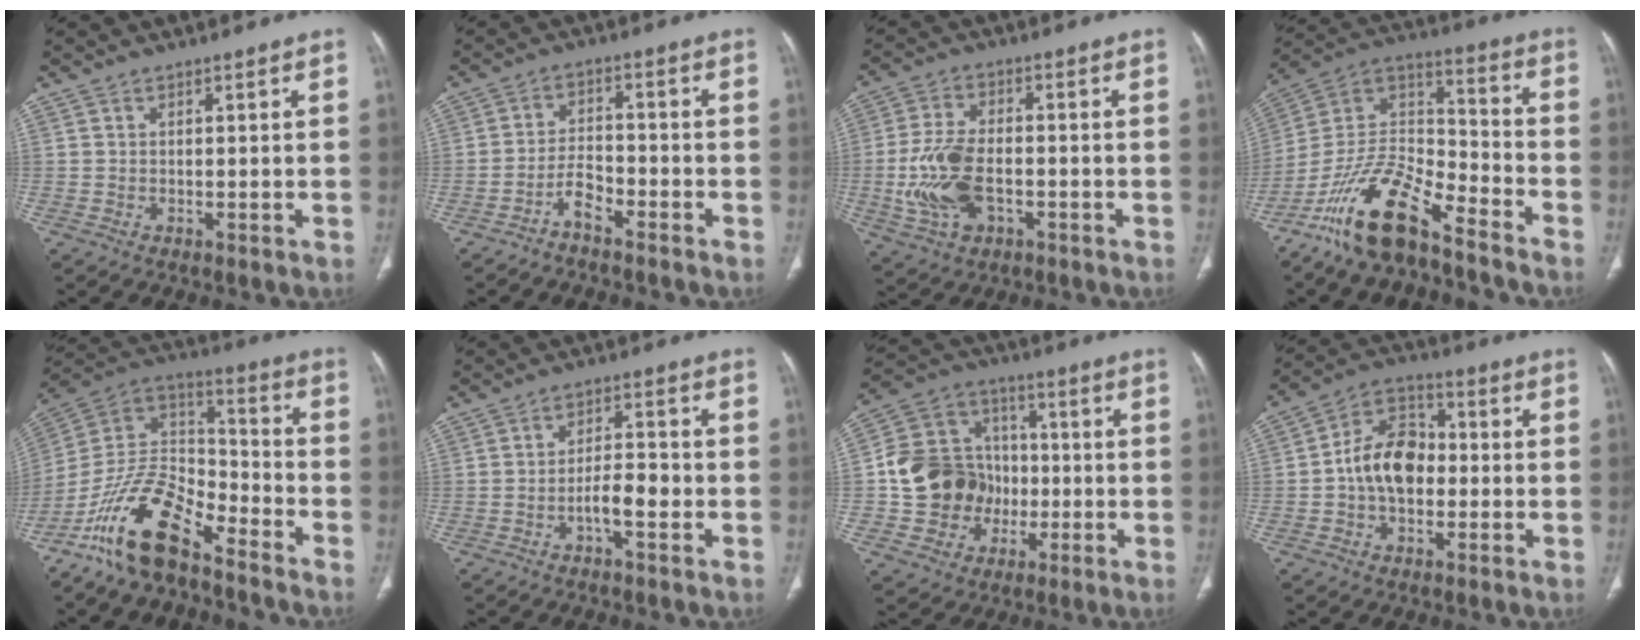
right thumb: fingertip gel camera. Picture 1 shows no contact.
{"total": 4.4, "force": [-3.3, 1.5, 2.4], "torque": [-0.047, 0.033, -0.064]}
{"total": 11.9, "force": [-2.7, 7.1, 9.2], "torque": [-0.187, 0.012, -0.045]}
{"total": 18.2, "force": [-13.2, 6.0, 11.1], "torque": [-0.196, 0.086, -0.243]}
{"total": 18.1, "force": [-12.3, 7.6, 10.8], "torque": [-0.182, 0.088, -0.229]}
{"total": 5.4, "force": [-2.1, 1.9, 4.6], "torque": [-0.072, 0.026, -0.036]}
{"total": 16.0, "force": [-2.2, 14.1, 7.4], "torque": [-0.102, 0.035, -0.036]}
{"total": 11.6, "force": [-1.0, 8.1, 8.3], "torque": [-0.124, 0.034, -0.029]}